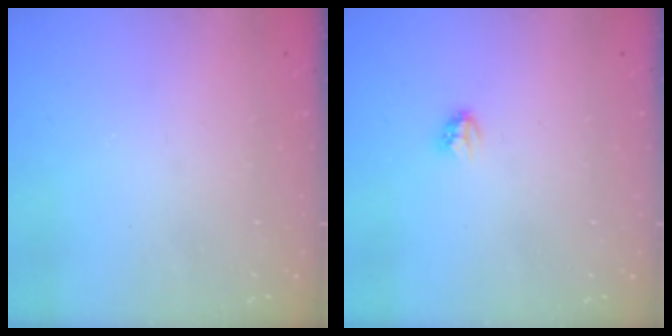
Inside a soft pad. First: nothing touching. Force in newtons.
{"total": 2.8, "press": 2.8, "slide": 0.3}